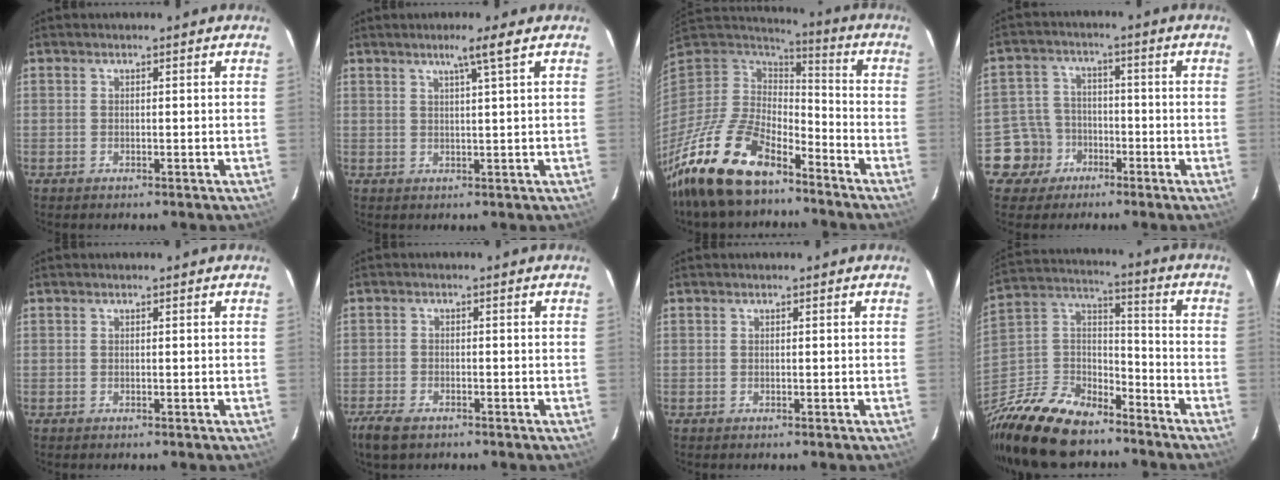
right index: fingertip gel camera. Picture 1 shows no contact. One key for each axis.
{"total": 3.6, "fx": 2.1, "fy": -1.0, "fz": 2.8, "tx": -0.049, "ty": -0.003, "tz": 0.038}
{"total": 21.8, "fx": -15.3, "fy": 9.2, "fz": 12.4, "tx": -0.275, "ty": -0.028, "tz": -0.281}
{"total": 9.8, "fx": -4.9, "fy": 8.4, "fz": 1.2, "tx": -0.050, "ty": 0.033, "tz": -0.074}
{"total": 0.0}
{"total": 5.7, "fx": -4.1, "fy": 2.4, "fz": 3.0, "tx": -0.085, "ty": -0.017, "tz": -0.080}
{"total": 0.0}
{"total": 21.5, "fx": -15.3, "fy": 11.1, "fz": 10.2, "tx": -0.253, "ty": 0.023, "tz": -0.262}